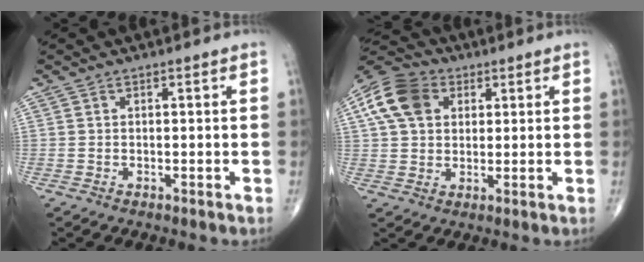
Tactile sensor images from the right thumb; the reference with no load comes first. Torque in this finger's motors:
{"motor_torque": [-0.62, 0.72, 0.34, 0.12, 0.06]}